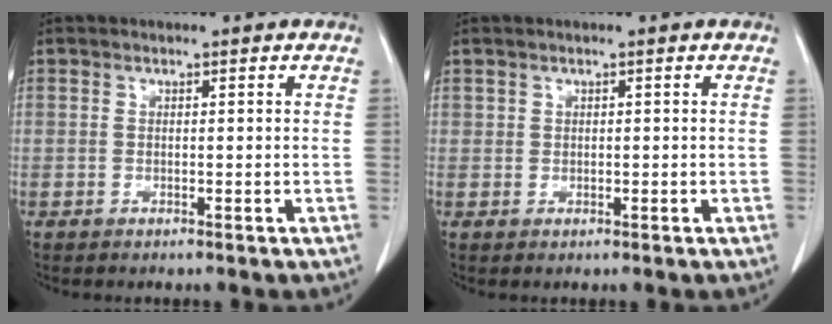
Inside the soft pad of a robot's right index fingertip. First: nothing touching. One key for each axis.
{"total": 0.6, "fx": 0.3, "fy": 0.5, "fz": 0.2, "tx": 0.001, "ty": 0.002, "tz": 0.007}